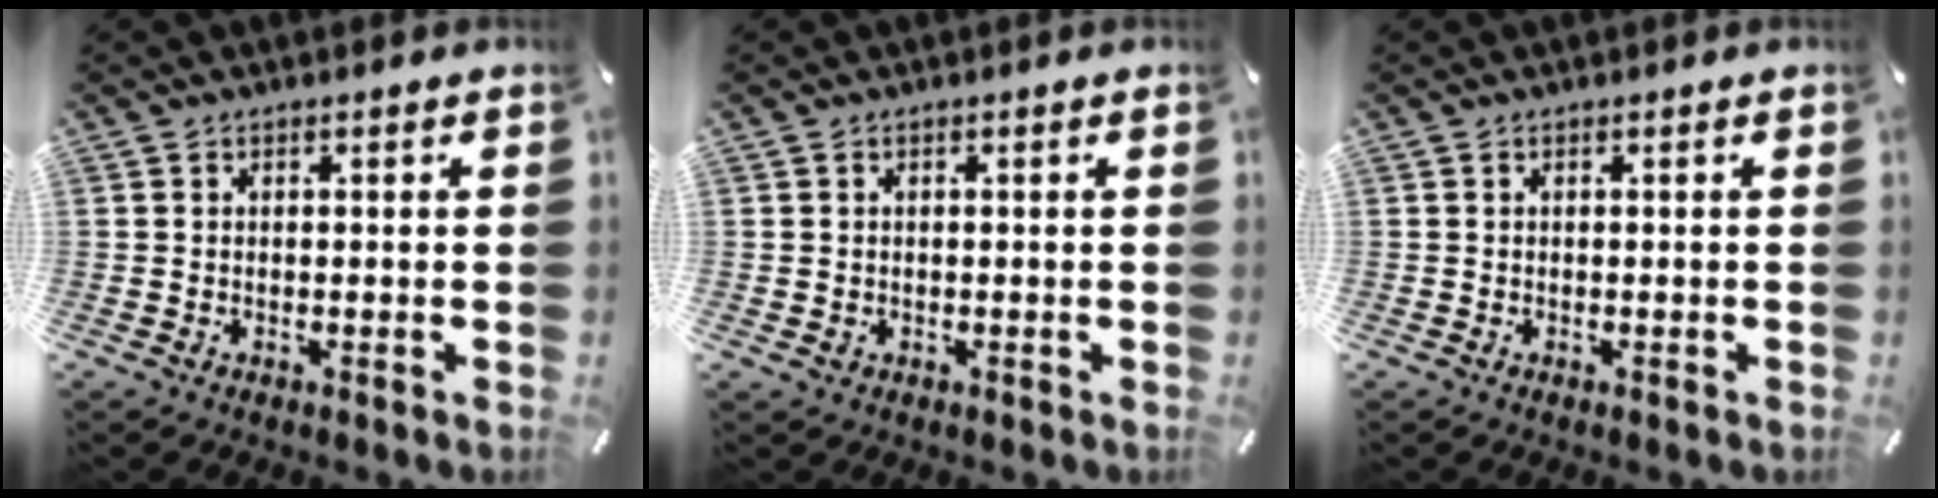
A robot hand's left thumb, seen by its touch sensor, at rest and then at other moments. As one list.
[{"total": 0.8, "force": [0.1, 0.8, 0.2], "torque": [-0.004, 0.006, 0.000]}, {"total": 0.0}]